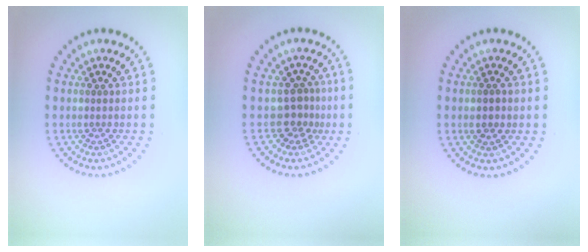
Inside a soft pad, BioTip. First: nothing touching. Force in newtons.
{"total": 2.3, "press": 1.5, "slide": 1.7}
{"total": 0.9, "press": 0.9, "slide": 0.1}